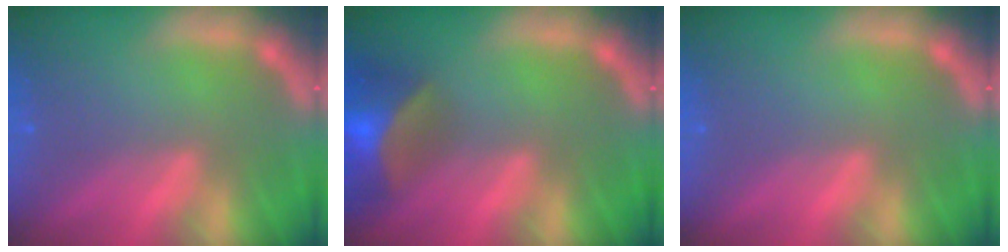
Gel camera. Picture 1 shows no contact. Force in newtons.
{"total": 8.4}
{"total": 0.0}